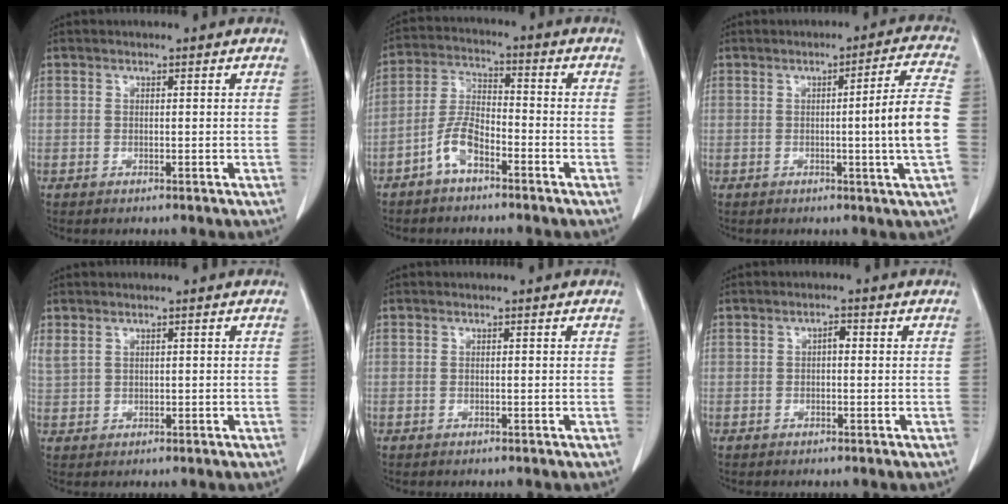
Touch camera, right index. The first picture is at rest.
{"total": 6.2, "force": [-3.8, 2.4, 4.3], "torque": [-0.101, 0.014, -0.075]}
{"total": 8.7, "force": [-1.2, -1.7, 8.5], "torque": [-0.116, -0.004, -0.018]}
{"total": 2.1, "force": [1.3, 1.3, 1.1], "torque": [-0.034, 0.016, 0.040]}
{"total": 0.0}
{"total": 1.3, "force": [0.0, 0.6, 1.1], "torque": [-0.017, 0.004, -0.001]}